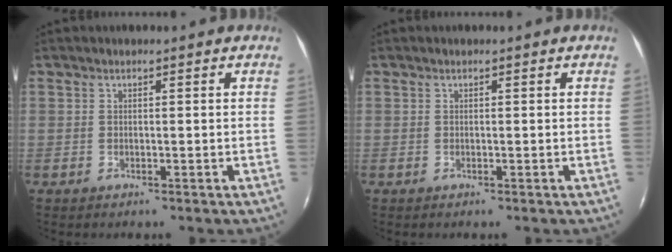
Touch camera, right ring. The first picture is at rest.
{"total": 0.0}